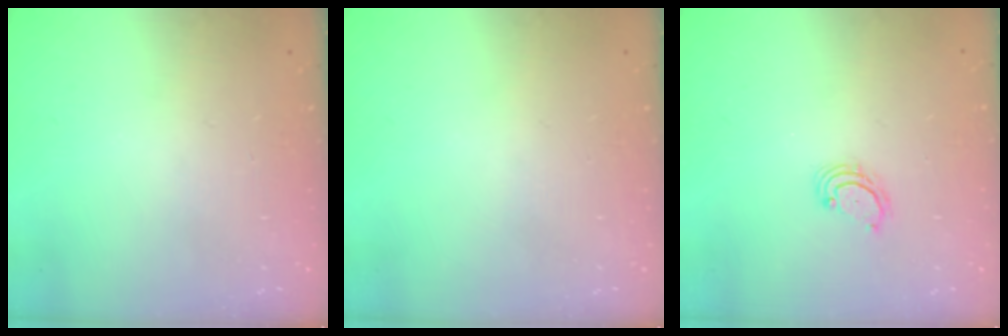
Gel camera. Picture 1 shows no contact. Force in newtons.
{"total": 0.0}
{"total": 3.1, "press": 3.1, "slide": 0.5}